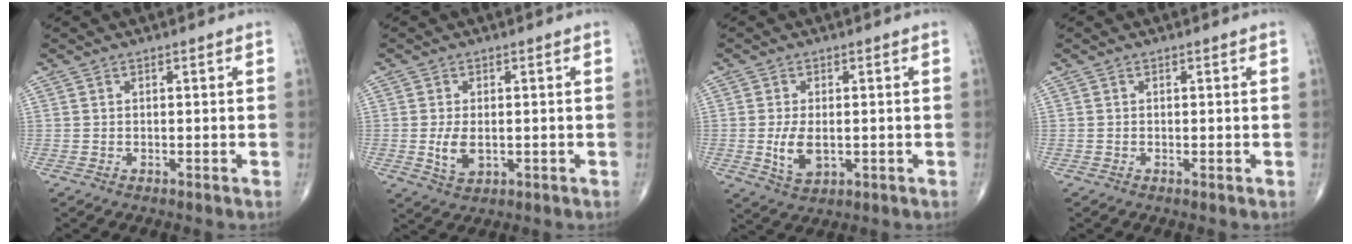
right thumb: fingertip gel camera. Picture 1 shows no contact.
{"total": 4.5, "force": [-0.4, 2.6, 3.7], "torque": [-0.067, -0.007, -0.001]}
{"total": 5.7, "force": [-0.6, 3.2, 4.7], "torque": [-0.086, -0.009, -0.003]}
{"total": 0.0}